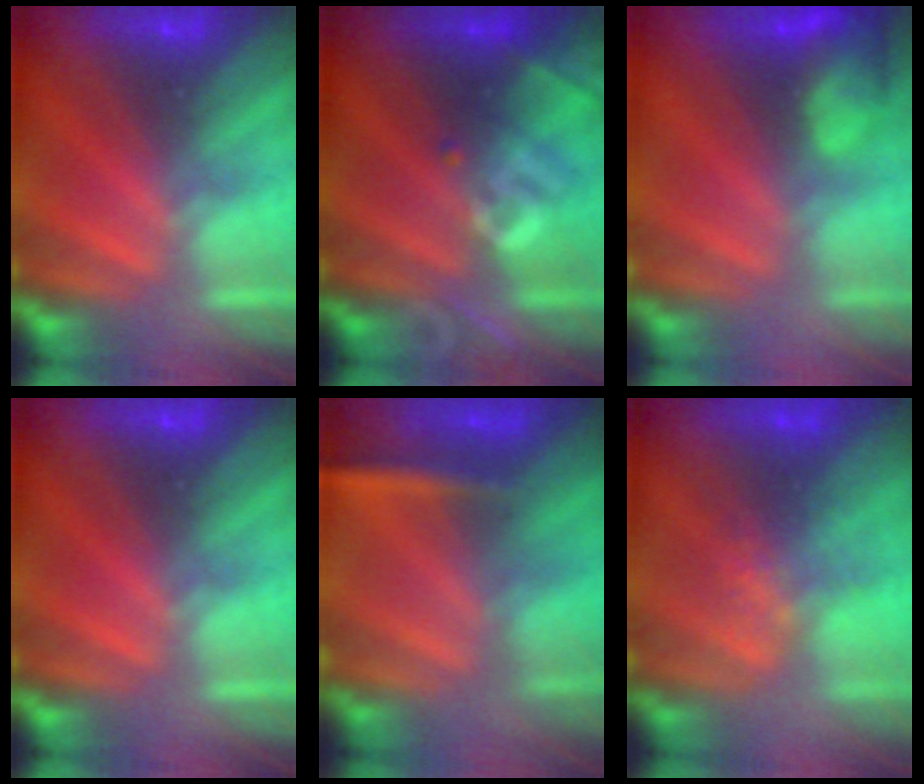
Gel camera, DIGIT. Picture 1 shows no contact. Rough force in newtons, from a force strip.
{"total": 2.7}
{"total": 5.8}
{"total": 0.0}
{"total": 3.0}
{"total": 4.3}